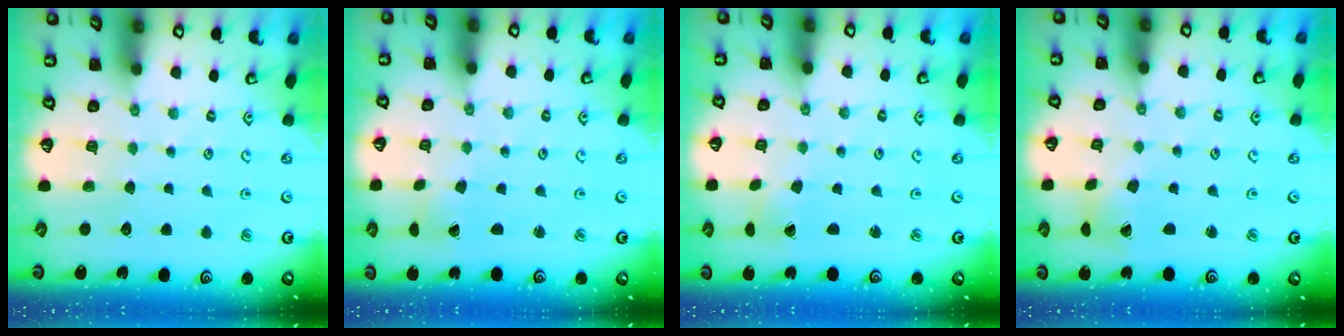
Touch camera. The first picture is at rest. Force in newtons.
{"total": 0.6, "press": 0.6, "slide": 0.1}
{"total": 0.9, "press": 0.8, "slide": 0.4}
{"total": 1.6, "press": 1.5, "slide": 0.3}